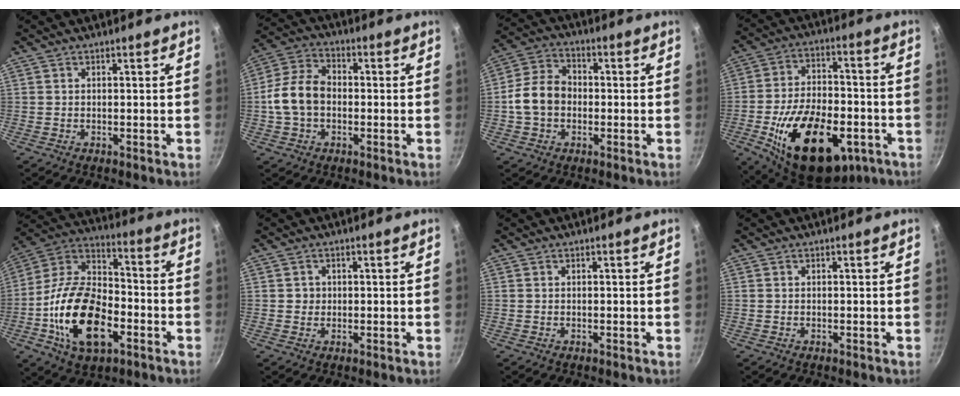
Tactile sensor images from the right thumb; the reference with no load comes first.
{"total": 10.1, "force": [-1.1, 7.2, 7.0], "torque": [-0.121, 0.031, -0.033]}
{"total": 9.4, "force": [-1.1, 7.2, 5.9], "torque": [-0.087, 0.028, -0.034]}
{"total": 25.6, "force": [-9.3, 14.3, 19.1], "torque": [-0.293, 0.027, -0.132]}
{"total": 22.2, "force": [-7.0, 12.8, 16.7], "torque": [-0.293, 0.038, -0.140]}
{"total": 1.6, "force": [0.1, 1.5, 0.3], "torque": [0.005, 0.002, 0.000]}
{"total": 0.0}
{"total": 0.0}